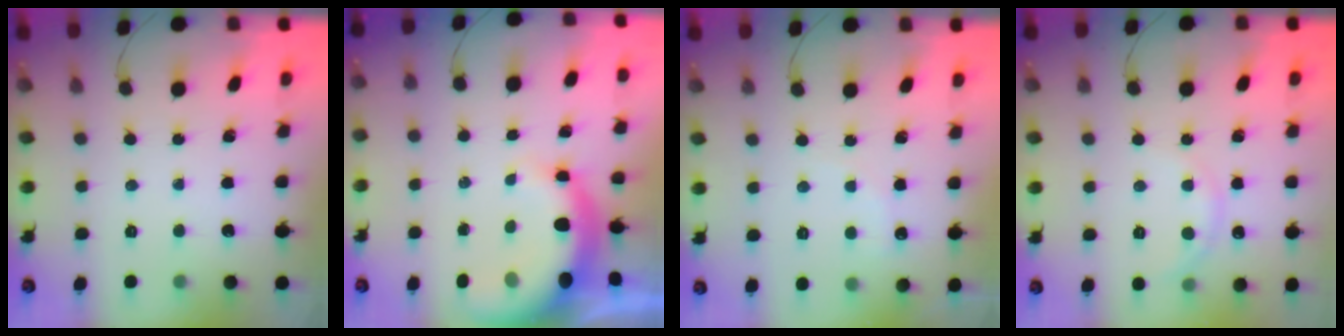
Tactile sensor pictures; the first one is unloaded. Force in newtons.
{"total": 8.6, "press": 8.4, "slide": 1.9}
{"total": 5.3, "press": 5.2, "slide": 1.0}
{"total": 3.2, "press": 3.1, "slide": 1.0}